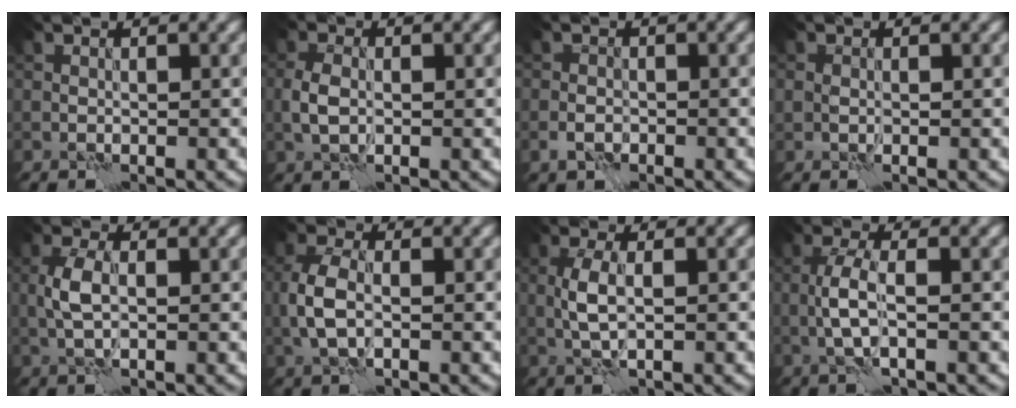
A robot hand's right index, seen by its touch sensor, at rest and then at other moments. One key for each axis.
{"total": 2.6, "fx": -0.3, "fy": 1.7, "fz": 1.9, "tx": -0.046, "ty": 0.000, "tz": -0.006}
{"total": 1.9, "fx": -0.9, "fy": 1.4, "fz": 1.0, "tx": -0.017, "ty": 0.000, "tz": -0.023}
{"total": 1.2, "fx": 0.0, "fy": 0.9, "fz": 0.8, "tx": -0.014, "ty": -0.001, "tz": 0.003}
{"total": 3.1, "fx": 0.0, "fy": 1.6, "fz": 2.7, "tx": -0.063, "ty": 0.002, "tz": -0.001}
{"total": 4.1, "fx": -0.4, "fy": 2.5, "fz": 3.2, "tx": -0.079, "ty": 0.003, "tz": -0.011}
{"total": 2.9, "fx": 0.0, "fy": 1.0, "fz": 2.8, "tx": -0.065, "ty": 0.003, "tz": -0.001}
{"total": 3.1, "fx": -0.6, "fy": 0.9, "fz": 2.9, "tx": -0.066, "ty": 0.005, "tz": -0.016}